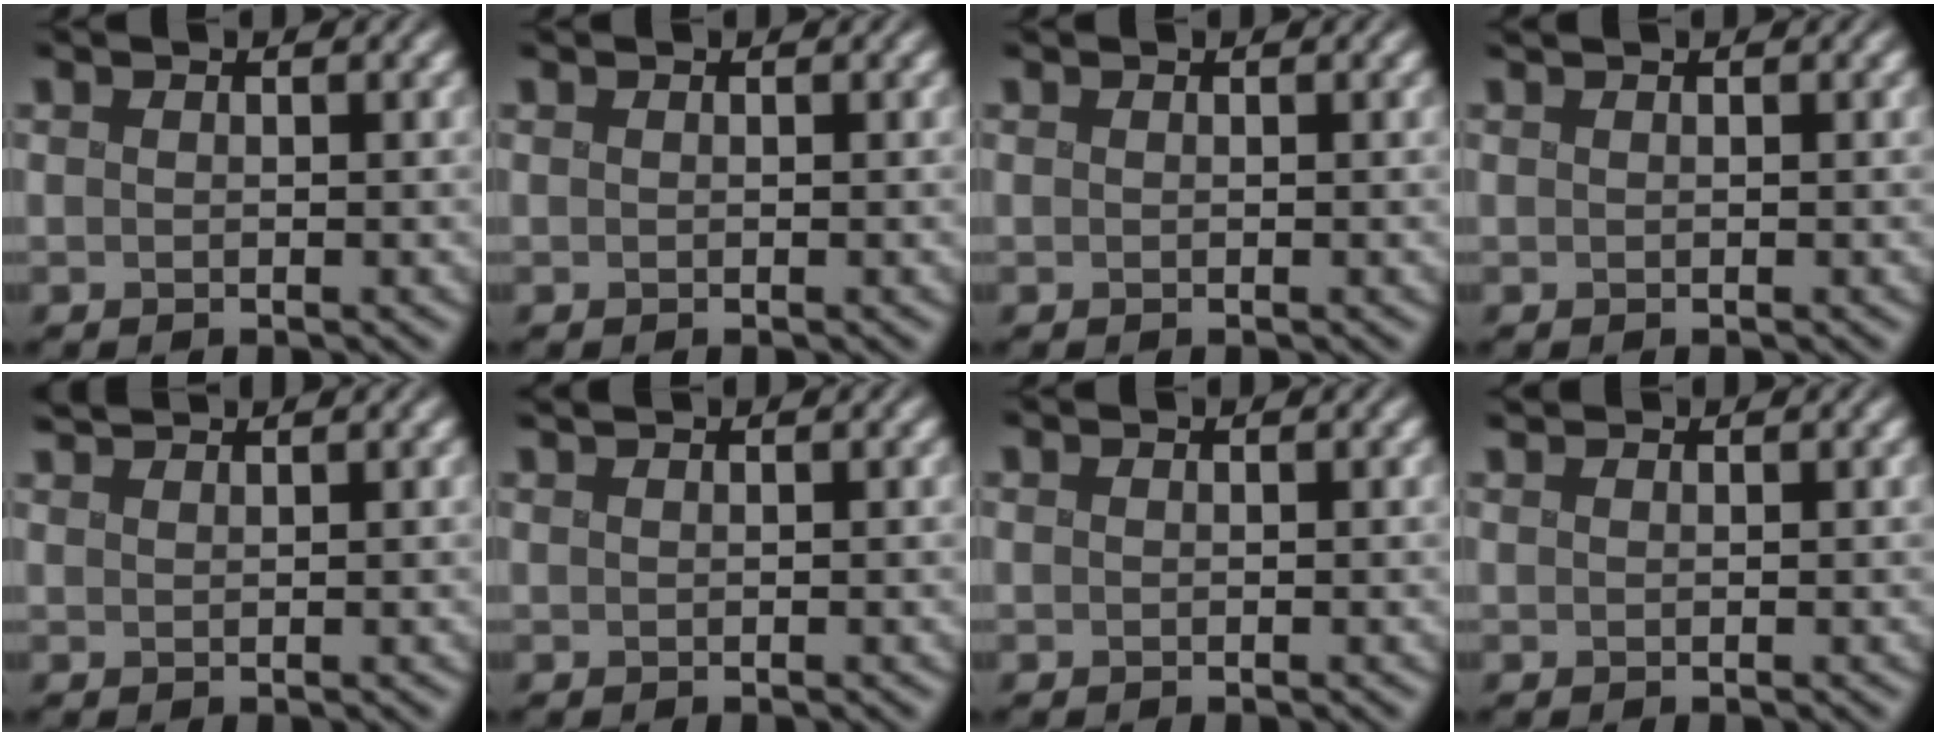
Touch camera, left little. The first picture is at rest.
{"total": 0.0}
{"total": 0.0}
{"total": 1.1, "force": [0.7, 0.5, 0.7], "torque": [0.002, 0.005, -0.004]}
{"total": 1.7, "force": [1.6, 0.2, 0.6], "torque": [-0.008, 0.011, 0.021]}
{"total": 1.5, "force": [1.1, 0.5, 0.8], "torque": [0.001, 0.010, 0.000]}
{"total": 0.0}
{"total": 1.3, "force": [1.1, 0.5, 0.5], "torque": [0.000, 0.006, 0.004]}